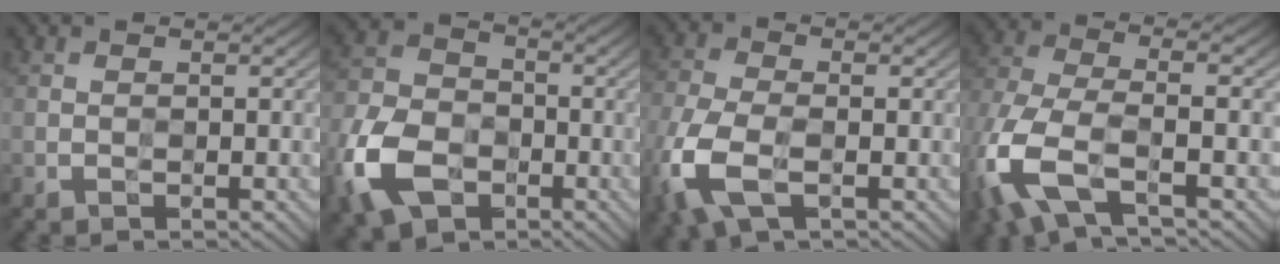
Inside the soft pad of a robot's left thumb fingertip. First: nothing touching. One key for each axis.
{"total": 12.4, "fx": -5.5, "fy": 8.4, "fz": 7.3, "tx": -0.195, "ty": -0.027, "tz": -0.120}
{"total": 9.1, "fx": -3.7, "fy": 4.7, "fz": 6.8, "tx": -0.185, "ty": -0.017, "tz": -0.082}
{"total": 11.5, "fx": -5.4, "fy": 4.7, "fz": 9.0, "tx": -0.231, "ty": -0.023, "tz": -0.116}